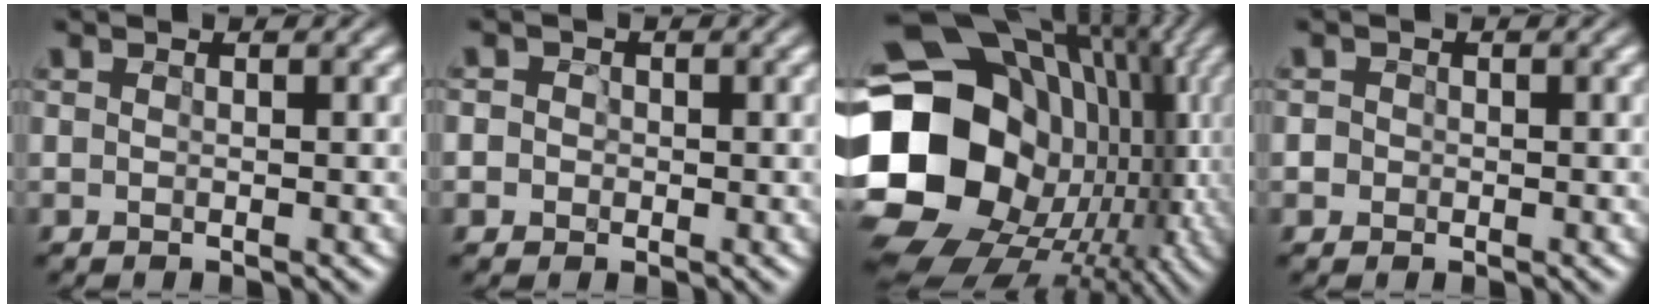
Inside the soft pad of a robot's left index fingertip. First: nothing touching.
{"total": 3.3, "force": [-0.6, 3.1, 0.9], "torque": [0.002, 0.023, -0.035]}
{"total": 20.9, "force": [-2.3, 16.9, 12.1], "torque": [-0.251, 0.003, -0.044]}
{"total": 2.3, "force": [-0.5, 2.1, 0.6], "torque": [0.008, 0.019, -0.027]}